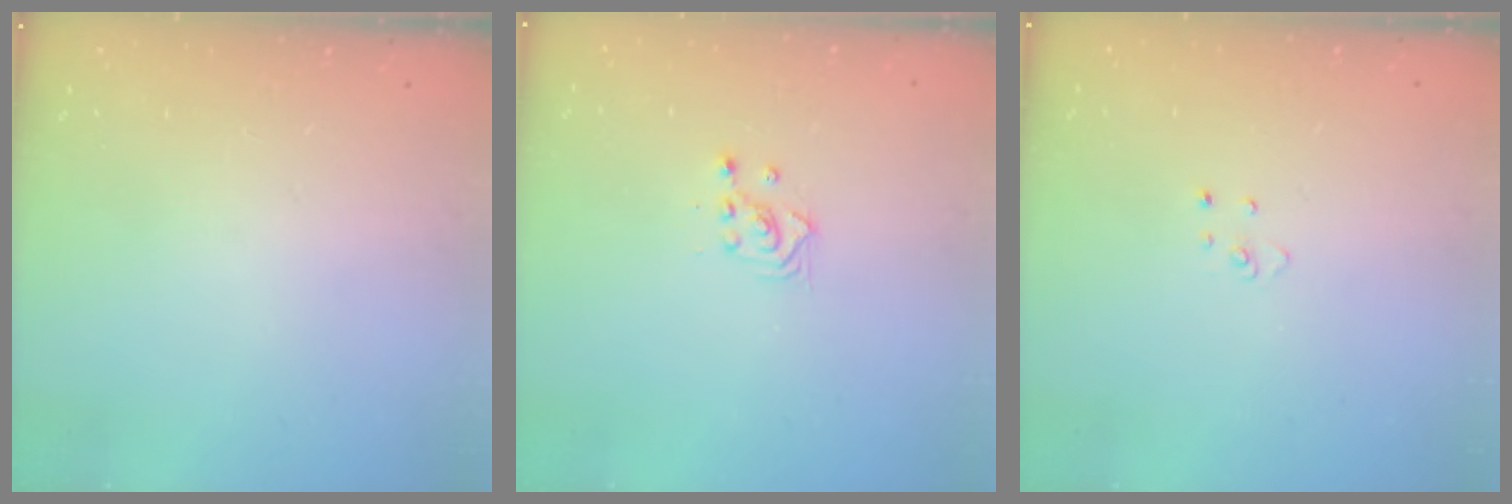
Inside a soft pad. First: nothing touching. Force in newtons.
{"total": 2.3, "press": 2.3, "slide": 0.3}
{"total": 2.9, "press": 2.9, "slide": 0.2}